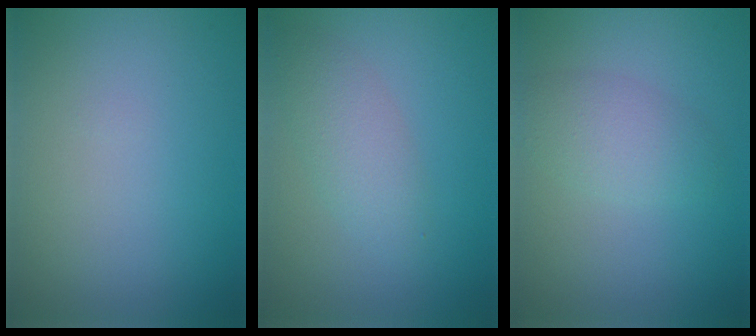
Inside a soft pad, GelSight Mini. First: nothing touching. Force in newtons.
{"total": 2.8, "press": 2.8, "slide": 0.1}
{"total": 2.7, "press": 2.7, "slide": 0.1}